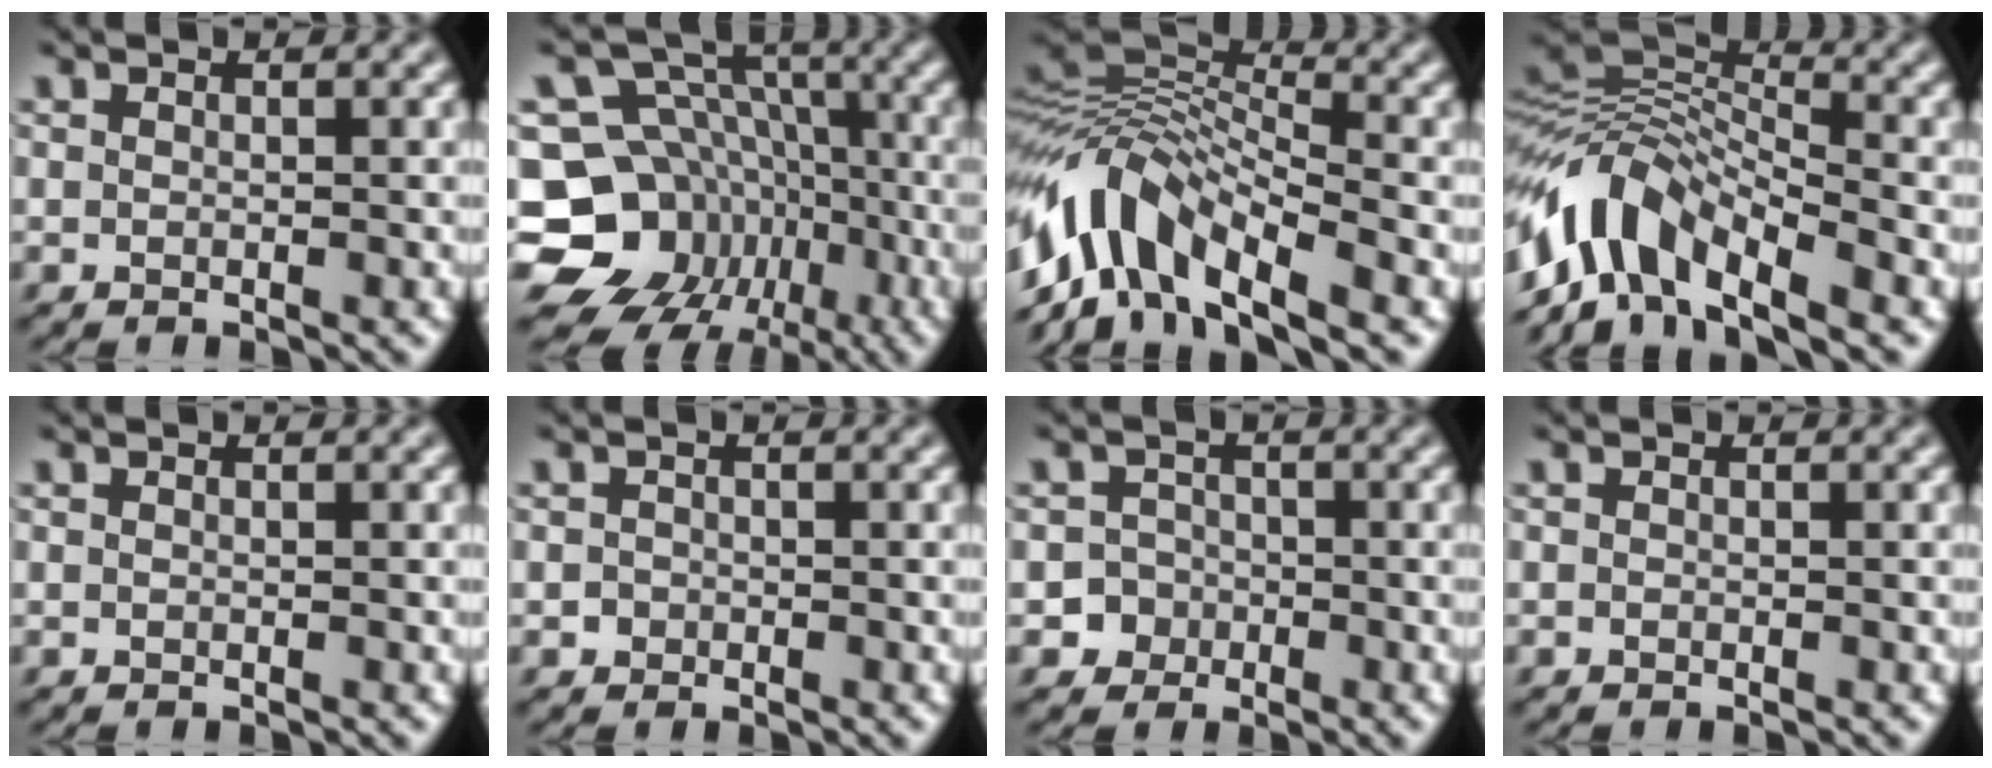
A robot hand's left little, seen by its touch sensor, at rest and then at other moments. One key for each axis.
{"total": 15.3, "fx": -6.8, "fy": 12.6, "fz": 5.2, "tx": -0.104, "ty": -0.010, "tz": -0.123}
{"total": 8.9, "fx": -4.9, "fy": 3.7, "fz": 6.5, "tx": -0.113, "ty": 0.015, "tz": -0.108}
{"total": 7.7, "fx": -4.6, "fy": 3.4, "fz": 5.1, "tx": -0.083, "ty": 0.013, "tz": -0.103}
{"total": 0.0}
{"total": 0.8, "fx": -0.4, "fy": 0.7, "fz": 0.0, "tx": 0.009, "ty": -0.003, "tz": -0.009}
{"total": 3.6, "fx": -1.9, "fy": 3.1, "fz": 0.2, "tx": 0.031, "ty": -0.001, "tz": -0.041}
{"total": 0.0}